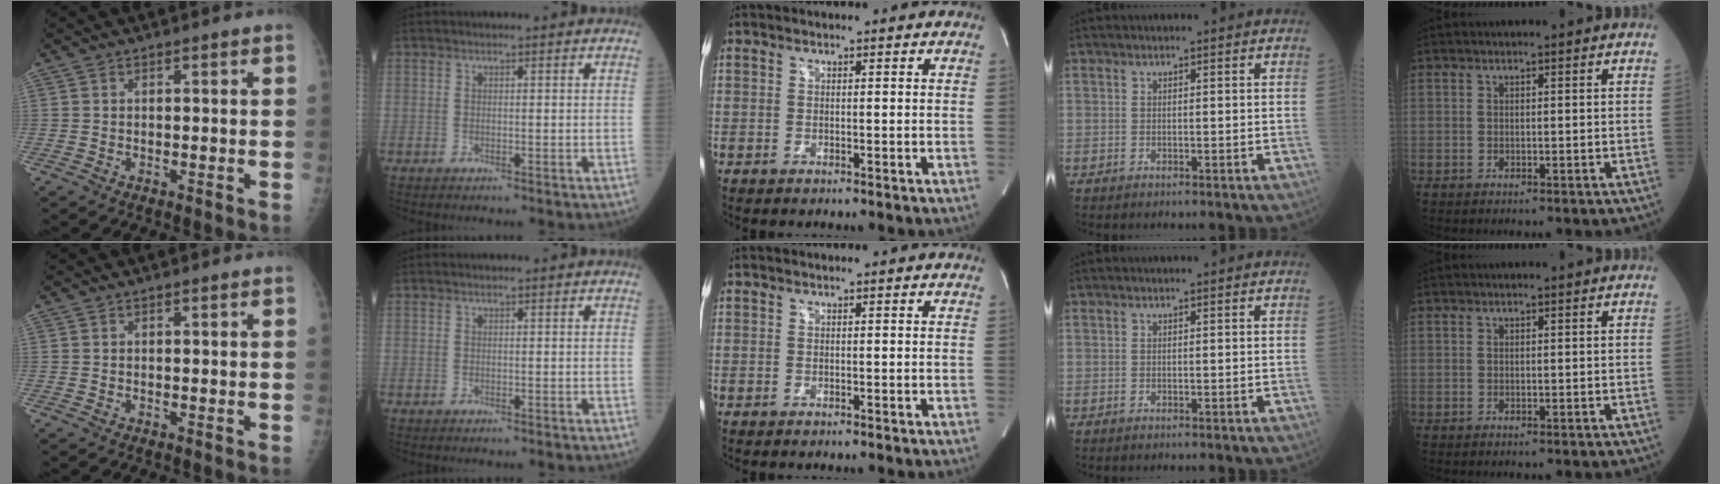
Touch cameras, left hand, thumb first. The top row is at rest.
{}